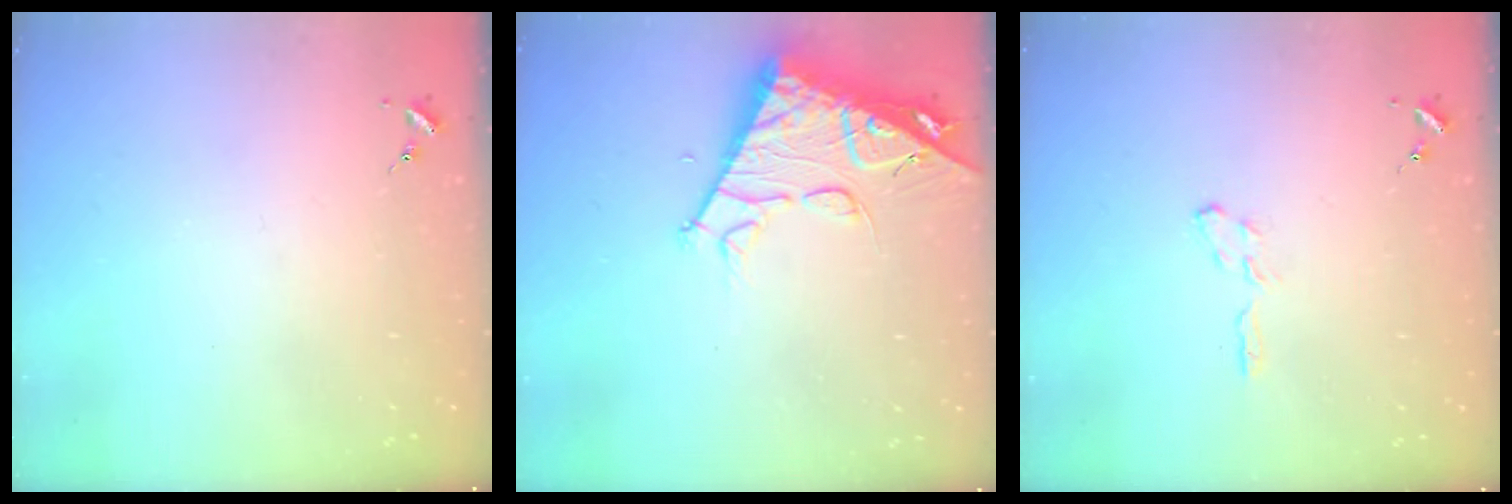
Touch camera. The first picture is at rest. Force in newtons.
{"total": 13.9, "press": 13.8, "slide": 1.4}
{"total": 4.5, "press": 4.5, "slide": 0.5}